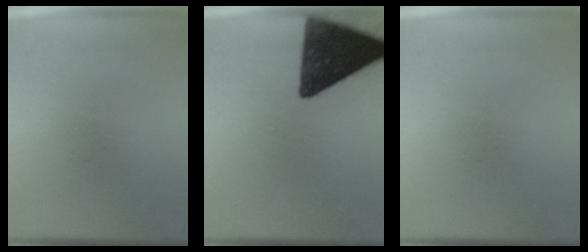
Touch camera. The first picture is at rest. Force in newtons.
{"total": 16.3}
{"total": 0.0}